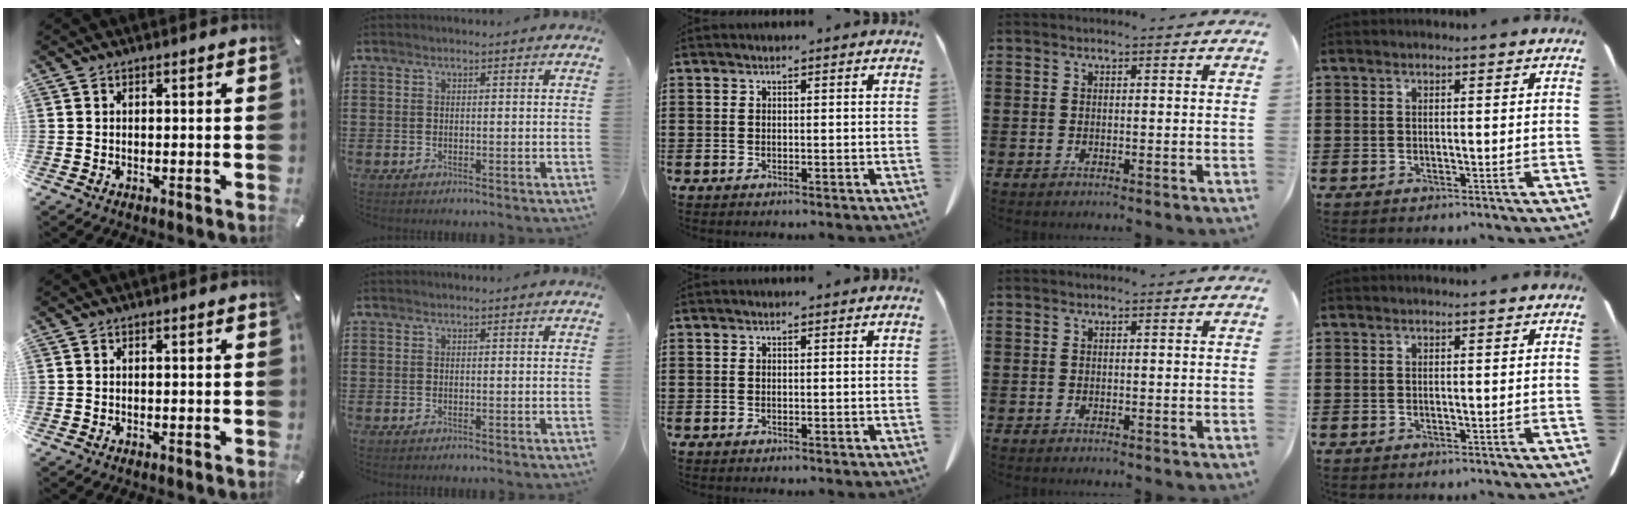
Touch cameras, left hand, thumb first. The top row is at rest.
{}